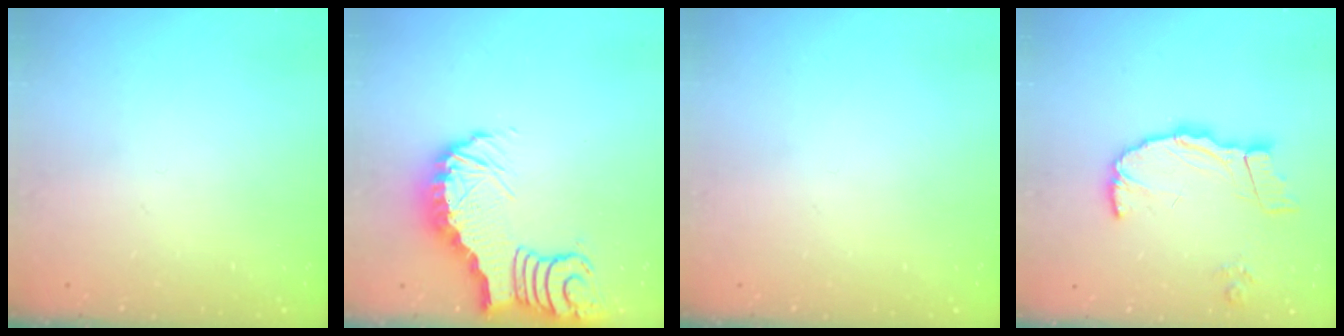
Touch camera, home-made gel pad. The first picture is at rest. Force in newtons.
{"total": 6.1, "press": 6.1, "slide": 0.7}
{"total": 0.0}
{"total": 11.9, "press": 11.8, "slide": 0.9}